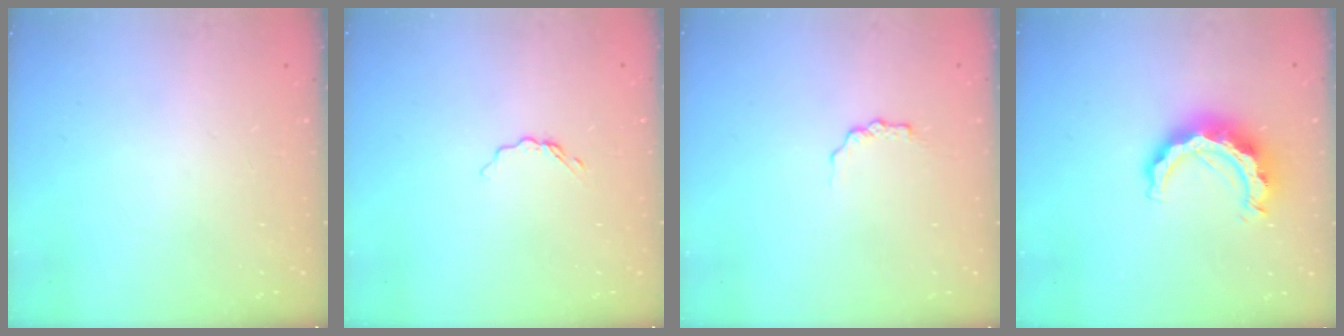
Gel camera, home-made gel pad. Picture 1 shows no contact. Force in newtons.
{"total": 4.5, "press": 4.5, "slide": 0.4}
{"total": 2.9, "press": 2.8, "slide": 0.5}
{"total": 11.2, "press": 11.1, "slide": 1.1}